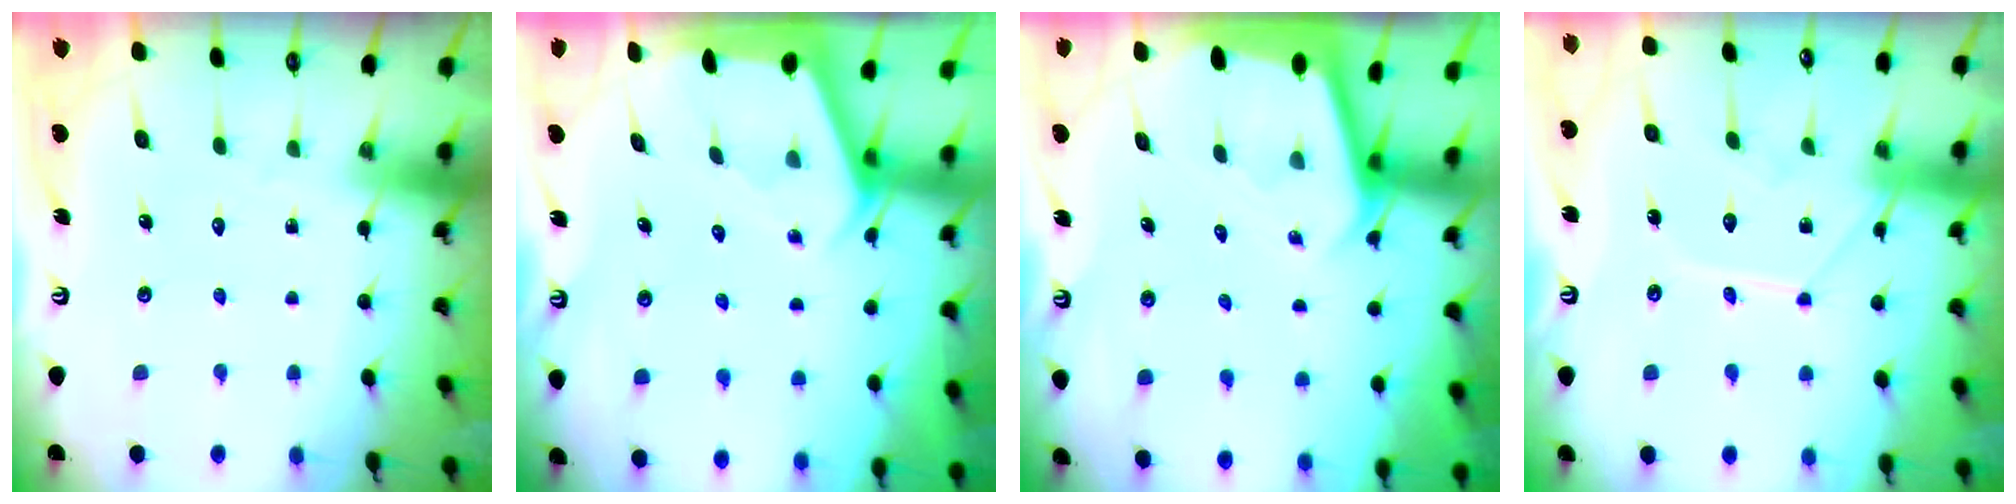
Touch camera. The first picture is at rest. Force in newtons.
{"total": 2.4, "press": 2.4, "slide": 0.3}
{"total": 2.1, "press": 2.1, "slide": 0.1}
{"total": 10.2, "press": 10.2, "slide": 0.4}